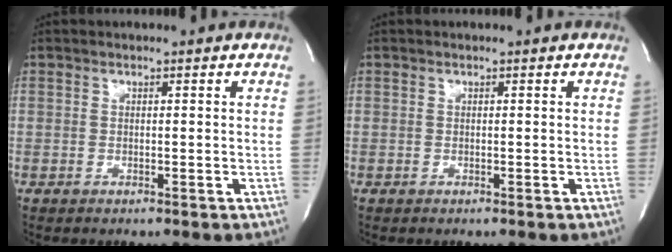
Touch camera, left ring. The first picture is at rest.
{"total": 0.0}